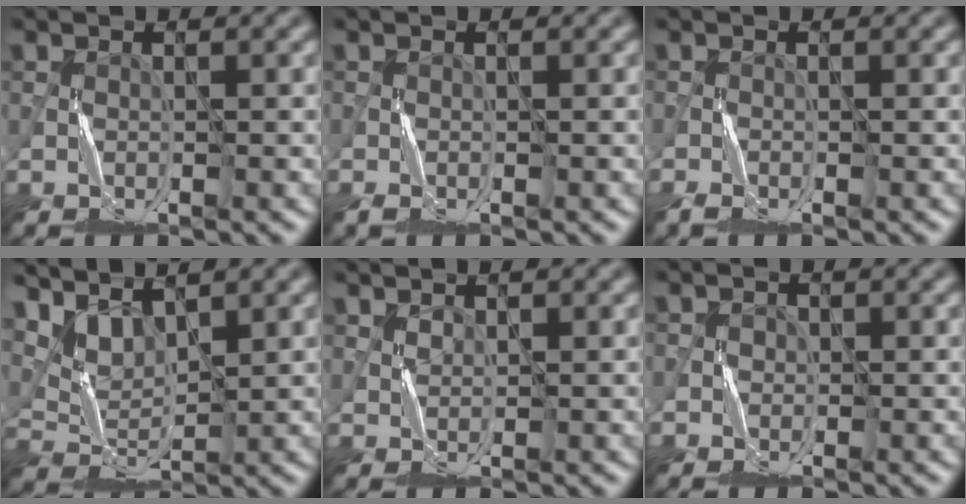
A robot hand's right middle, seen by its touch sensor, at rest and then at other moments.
{"total": 1.1, "force": [-0.6, 0.4, 0.8], "torque": [-0.023, -0.003, -0.013]}
{"total": 1.6, "force": [-1.3, 0.4, 0.9], "torque": [-0.026, -0.002, -0.029]}
{"total": 4.3, "force": [3.2, 1.7, 2.3], "torque": [-0.062, -0.007, 0.067]}
{"total": 1.3, "force": [1.1, 0.4, 0.5], "torque": [-0.015, 0.000, 0.028]}
{"total": 1.0, "force": [0.0, 1.0, 0.2], "torque": [-0.001, 0.002, -0.001]}